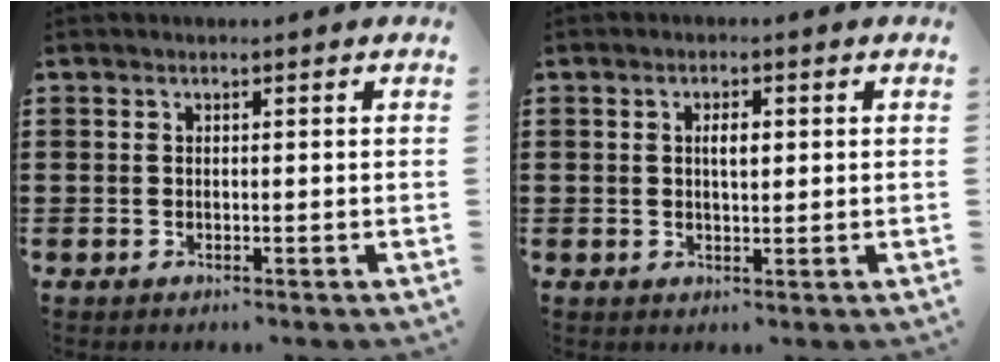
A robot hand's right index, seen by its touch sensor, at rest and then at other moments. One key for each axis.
{"total": 2.4, "fx": 0.4, "fy": 0.8, "fz": 2.2, "tx": -0.036, "ty": 0.001, "tz": 0.003}